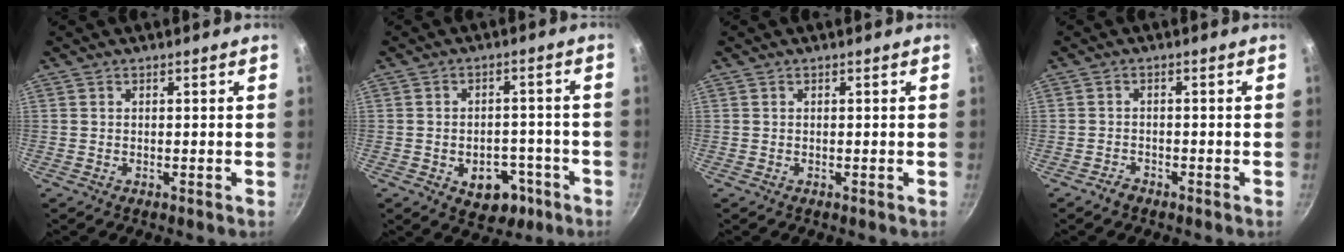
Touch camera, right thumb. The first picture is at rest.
{"total": 8.6, "force": [-3.7, 6.0, 4.9], "torque": [-0.033, 0.026, -0.038]}
{"total": 0.0}
{"total": 1.7, "force": [-1.5, 0.9, 0.4], "torque": [-0.004, 0.017, -0.024]}